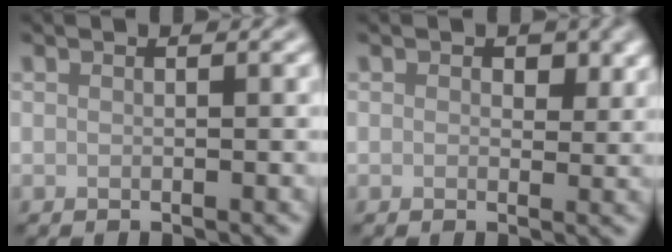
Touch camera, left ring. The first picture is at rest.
{"total": 1.6, "force": [0.6, 1.1, 1.1], "torque": [-0.014, -0.007, 0.007]}